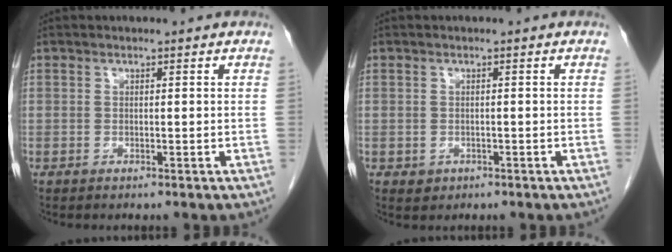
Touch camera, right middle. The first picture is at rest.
{"total": 1.3, "force": [-0.5, 1.2, 0.4], "torque": [-0.005, 0.003, -0.001]}